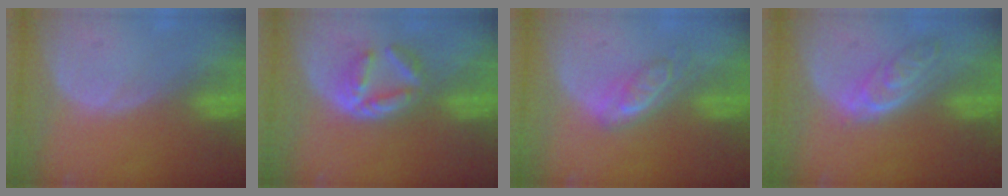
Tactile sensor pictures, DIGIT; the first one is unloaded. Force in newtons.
{"total": 6.1, "press": 5.4, "slide": 2.8}
{"total": 5.0, "press": 4.6, "slide": 1.9}
{"total": 4.7, "press": 4.7, "slide": 0.7}